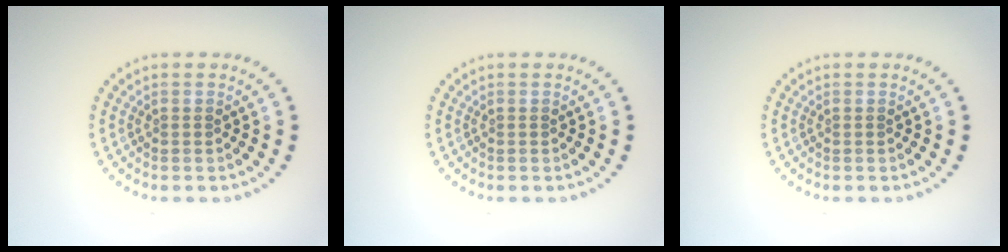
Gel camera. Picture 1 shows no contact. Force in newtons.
{"total": 0.0}
{"total": 0.0}